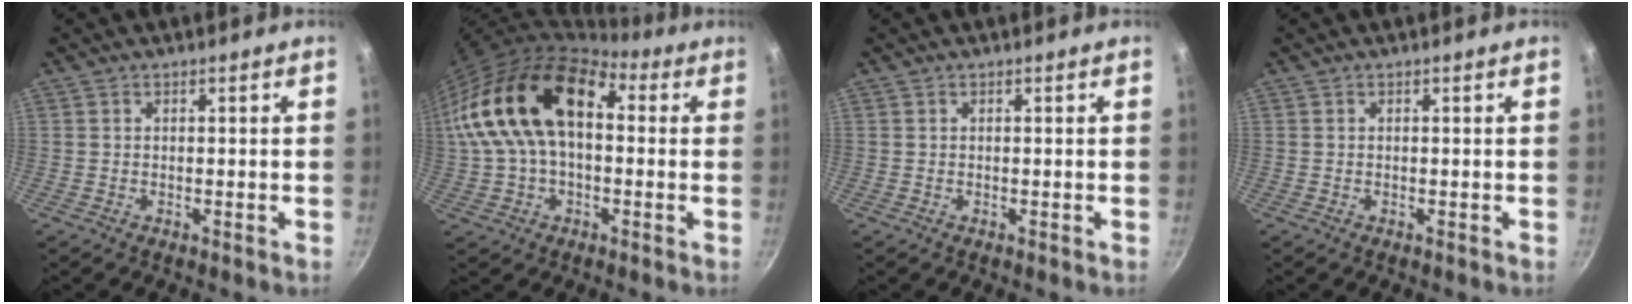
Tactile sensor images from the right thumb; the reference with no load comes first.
{"total": 21.5, "force": [2.9, 13.3, 16.7], "torque": [-0.302, 0.046, 0.040]}
{"total": 0.0}
{"total": 0.0}